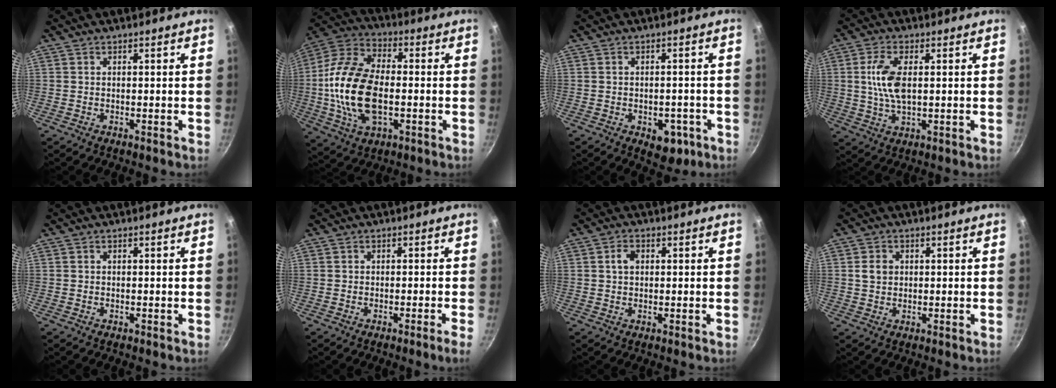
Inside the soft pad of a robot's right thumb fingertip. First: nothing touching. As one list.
[{"total": 19.9, "force": [-1.8, 11.1, 16.4], "torque": [-0.333, 0.017, -0.033]}, {"total": 5.8, "force": [-2.6, 3.6, 3.7], "torque": [-0.024, 0.012, -0.027]}, {"total": 8.0, "force": [1.0, 3.8, 7.0], "torque": [-0.151, -0.003, 0.021]}, {"total": 0.0}, {"total": 1.9, "force": [-1.1, -0.6, 1.5], "torque": [-0.034, 0.002, -0.021]}, {"total": 2.7, "force": [0.6, 1.9, 1.8], "torque": [-0.031, 0.005, 0.009]}, {"total": 3.2, "force": [0.5, 2.7, 1.6], "torque": [-0.018, 0.001, 0.010]}]